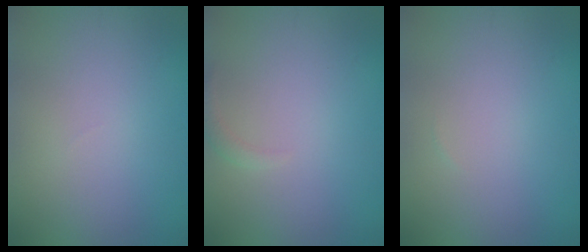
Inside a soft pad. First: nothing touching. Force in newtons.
{"total": 0.8, "press": 0.7, "slide": 0.1}
{"total": 0.0}